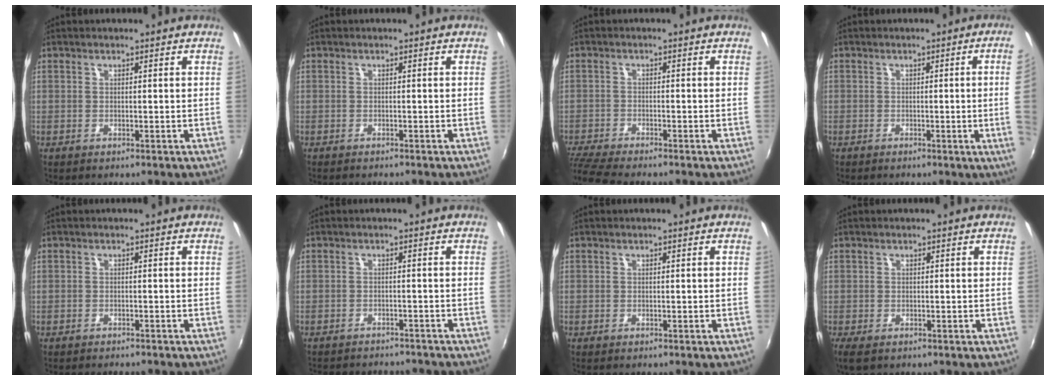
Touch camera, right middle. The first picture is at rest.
{"total": 1.3, "force": [-1.2, 0.0, 0.4], "torque": [-0.010, -0.008, -0.019]}
{"total": 7.3, "force": [-6.7, 0.1, 3.1], "torque": [-0.090, -0.027, -0.121]}
{"total": 6.2, "force": [-0.2, -1.8, 5.9], "torque": [-0.082, -0.011, 0.000]}
{"total": 3.0, "force": [-2.7, 0.7, 0.9], "torque": [-0.029, -0.006, -0.042]}
{"total": 10.1, "force": [-9.2, 2.5, 3.3], "torque": [-0.079, -0.011, -0.125]}
{"total": 0.0}
{"total": 3.0, "force": [-1.8, 1.2, 2.0], "torque": [-0.039, -0.014, -0.028]}